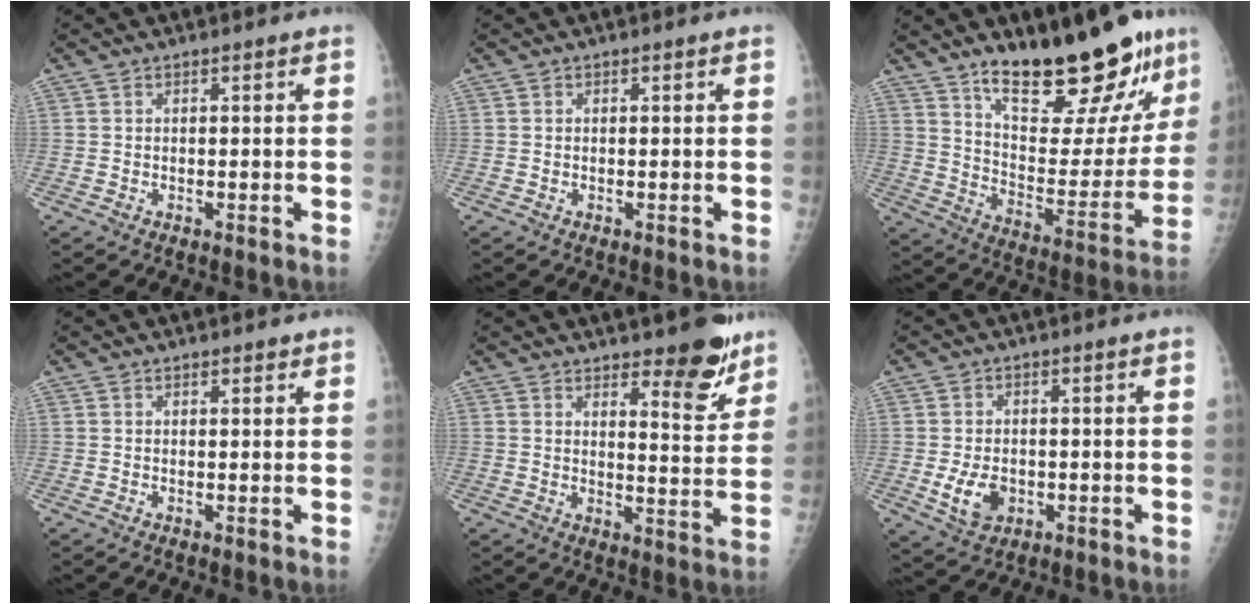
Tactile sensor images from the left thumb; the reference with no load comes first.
{"total": 0.0}
{"total": 23.8, "force": [16.8, 8.0, 14.8], "torque": [-0.168, -0.105, 0.260]}
{"total": 1.1, "force": [0.9, 0.4, 0.6], "torque": [-0.004, -0.005, 0.011]}
{"total": 9.3, "force": [6.7, 2.7, 5.8], "torque": [-0.051, -0.053, 0.099]}
{"total": 6.0, "force": [-1.3, 4.3, 4.1], "torque": [-0.063, -0.001, -0.013]}